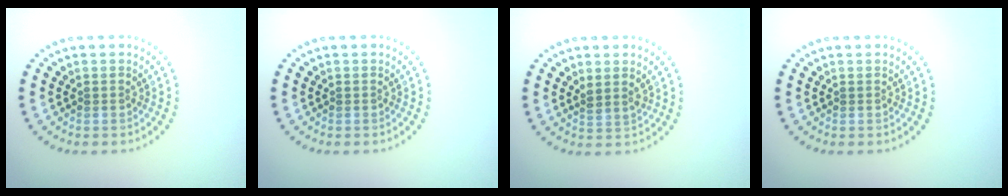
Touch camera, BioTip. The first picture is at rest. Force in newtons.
{"total": 0.0}
{"total": 1.4, "press": 1.1, "slide": 0.9}
{"total": 0.0}